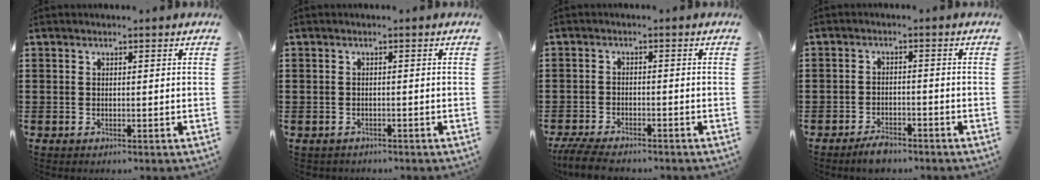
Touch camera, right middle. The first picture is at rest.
{"total": 0.7, "force": [-0.6, 0.2, -0.1], "torque": [-0.001, 0.001, -0.015]}
{"total": 3.9, "force": [-3.7, 0.6, 1.4], "torque": [-0.043, -0.007, -0.079]}
{"total": 2.7, "force": [-2.4, 0.8, 0.9], "torque": [-0.019, 0.006, -0.048]}